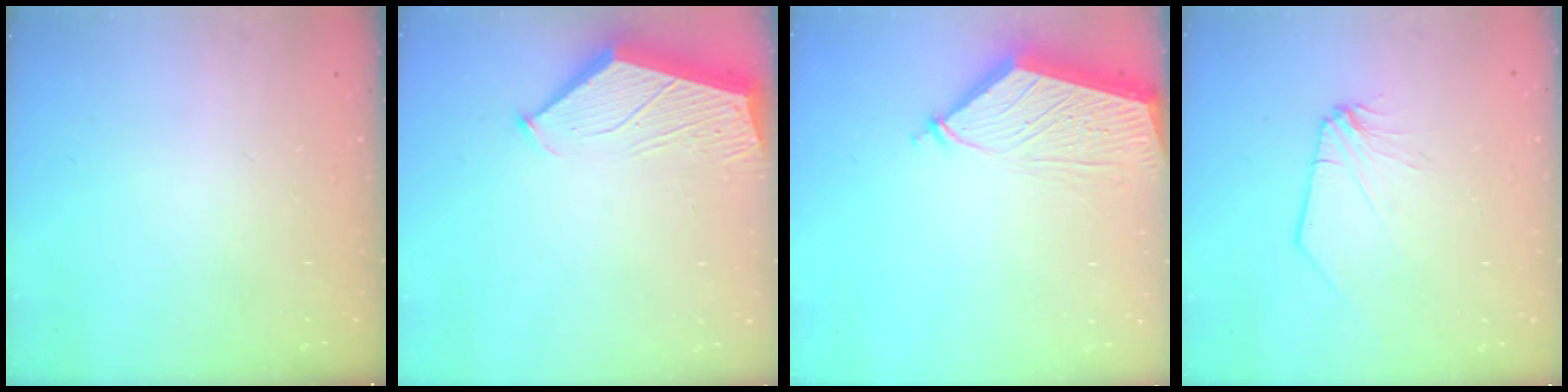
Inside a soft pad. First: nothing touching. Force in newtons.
{"total": 5.5, "press": 5.5, "slide": 0.7}
{"total": 4.8, "press": 4.7, "slide": 0.6}
{"total": 1.6, "press": 1.5, "slide": 0.4}